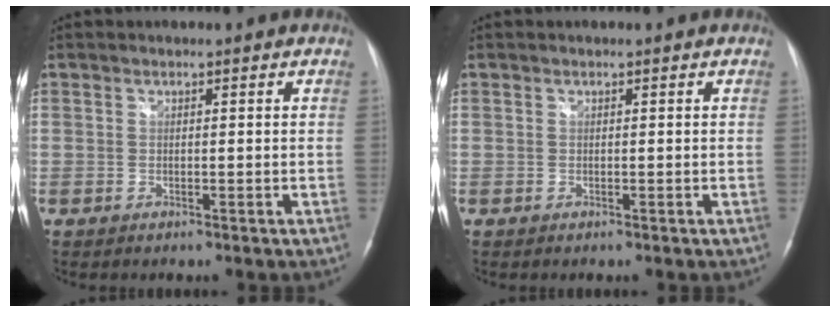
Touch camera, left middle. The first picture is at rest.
{"total": 0.0}